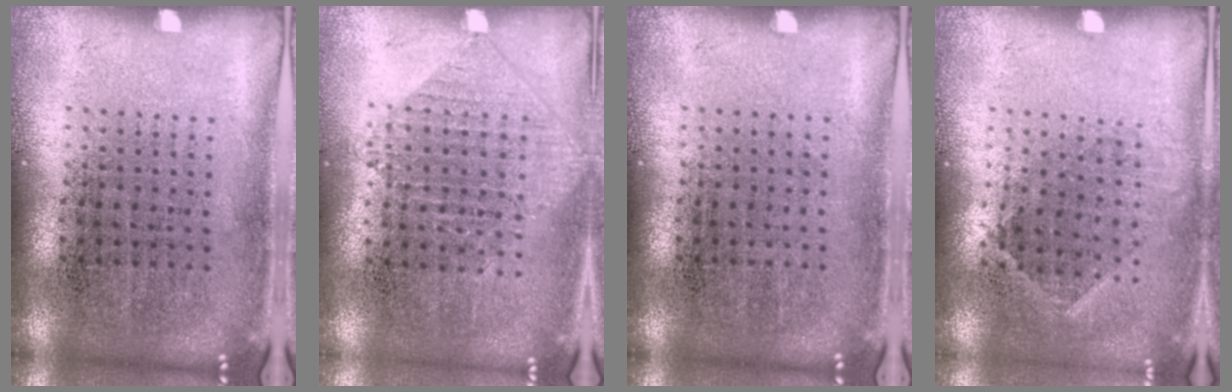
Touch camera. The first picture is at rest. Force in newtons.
{"total": 0.9, "press": 0.9, "slide": 0.2}
{"total": 0.0}
{"total": 0.9, "press": 0.6, "slide": 0.6}